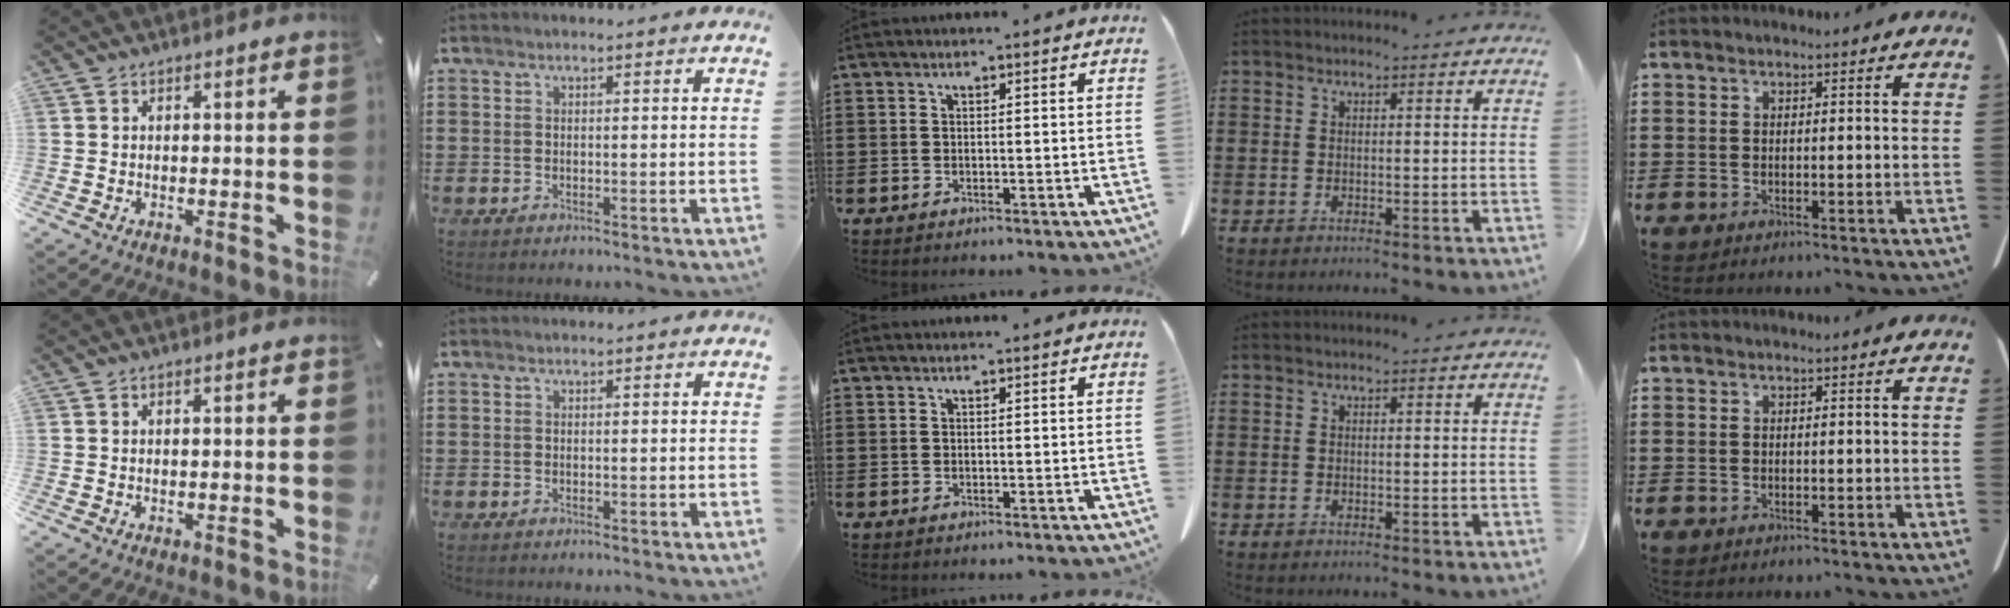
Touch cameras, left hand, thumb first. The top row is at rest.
{}